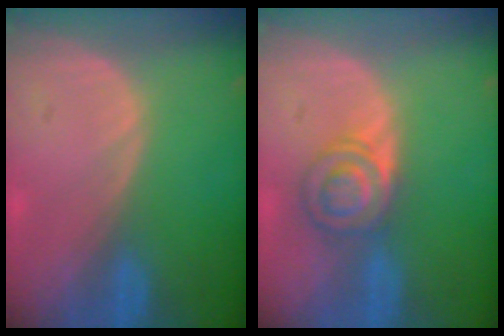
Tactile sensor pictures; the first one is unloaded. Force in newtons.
{"total": 5.2, "press": 5.2, "slide": 0.4}